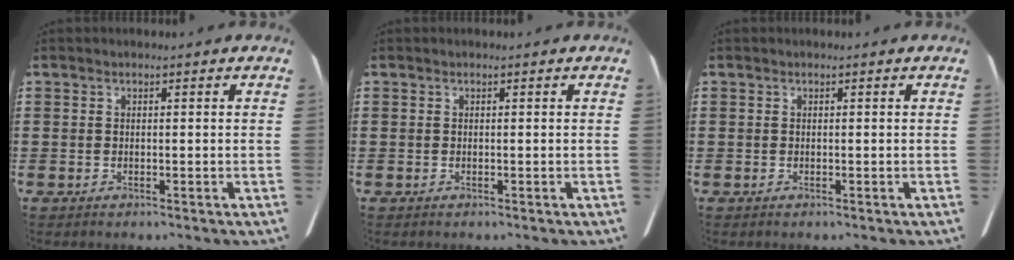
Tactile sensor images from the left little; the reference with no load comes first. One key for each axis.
{"total": 0.0}
{"total": 0.0}